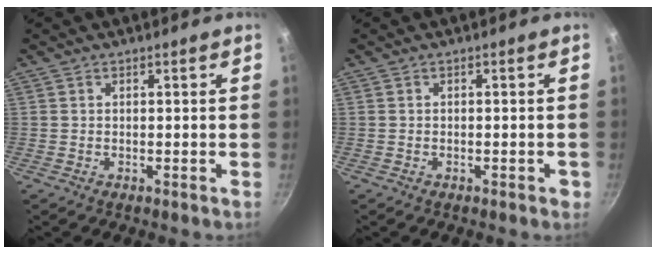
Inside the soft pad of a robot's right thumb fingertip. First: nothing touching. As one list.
[{"total": 1.1, "force": [-0.5, 0.6, 0.8], "torque": [-0.005, 0.007, -0.006]}]